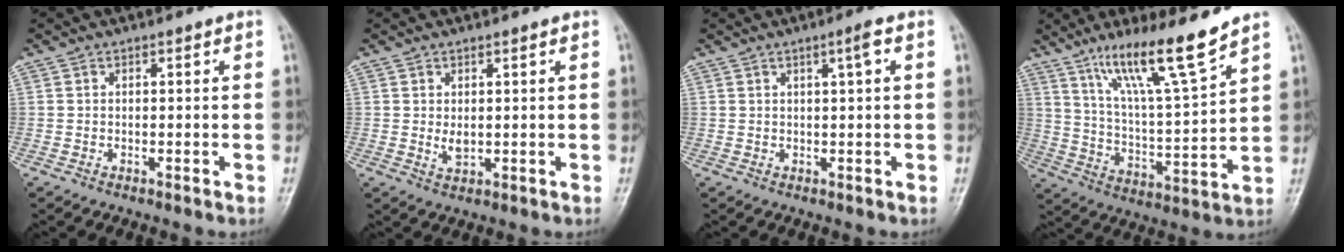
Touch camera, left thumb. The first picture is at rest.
{"total": 2.7, "force": [0.5, 1.6, 2.1], "torque": [-0.026, -0.009, 0.013]}
{"total": 2.5, "force": [0.9, 0.2, 2.3], "torque": [-0.037, -0.001, 0.016]}
{"total": 14.9, "force": [10.6, 1.3, 10.4], "torque": [-0.176, -0.063, 0.196]}